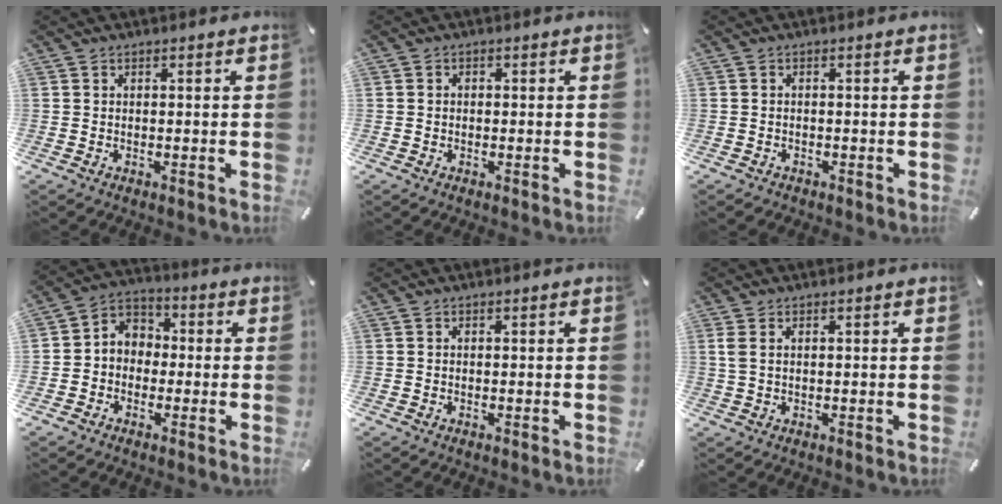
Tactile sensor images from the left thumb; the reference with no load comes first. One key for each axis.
{"total": 0.9, "fx": -0.3, "fy": 0.8, "fz": 0.4, "tx": -0.007, "ty": 0.003, "tz": -0.008}
{"total": 0.9, "fx": -0.7, "fy": 0.6, "fz": 0.2, "tx": -0.005, "ty": 0.002, "tz": -0.016}
{"total": 5.2, "fx": -1.9, "fy": 4.8, "fz": 0.8, "tx": -0.027, "ty": 0.012, "tz": -0.043}
{"total": 0.0}
{"total": 1.8, "fx": 0.6, "fy": 0.5, "fz": 1.6, "tx": -0.035, "ty": 0.002, "tz": 0.010}